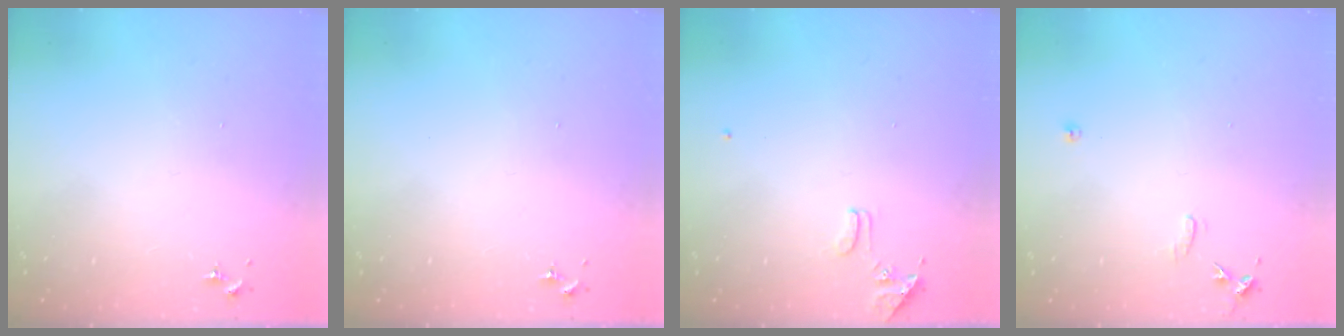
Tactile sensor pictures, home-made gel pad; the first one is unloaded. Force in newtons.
{"total": 0.0}
{"total": 8.0, "press": 7.9, "slide": 0.7}
{"total": 7.5, "press": 7.5, "slide": 0.6}